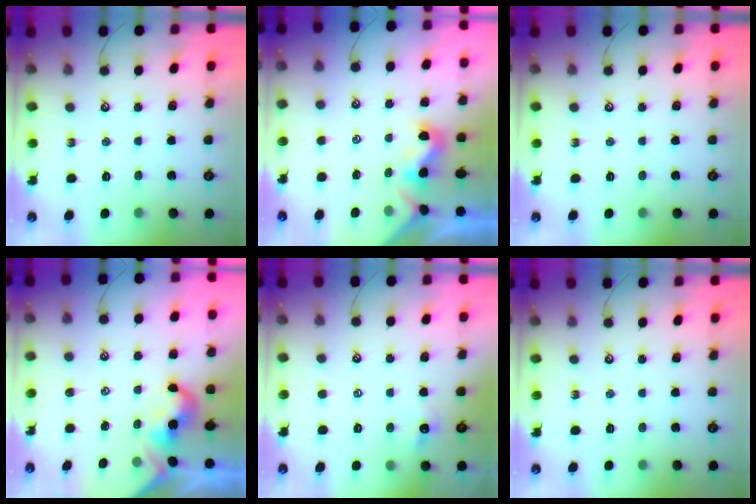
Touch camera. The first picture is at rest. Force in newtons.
{"total": 1.3, "press": 1.2, "slide": 0.6}
{"total": 0.0}
{"total": 1.9, "press": 1.8, "slide": 0.5}
{"total": 0.7, "press": 0.3, "slide": 0.6}
{"total": 0.0}